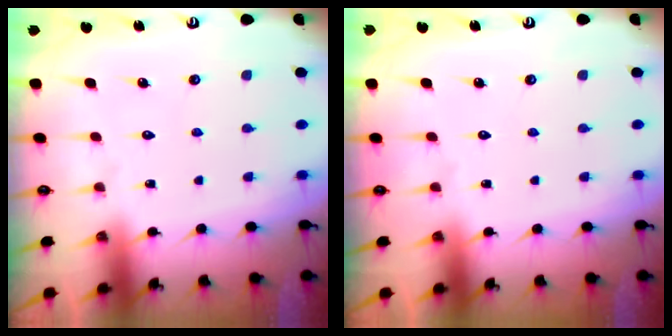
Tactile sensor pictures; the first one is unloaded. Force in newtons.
{"total": 0.0}